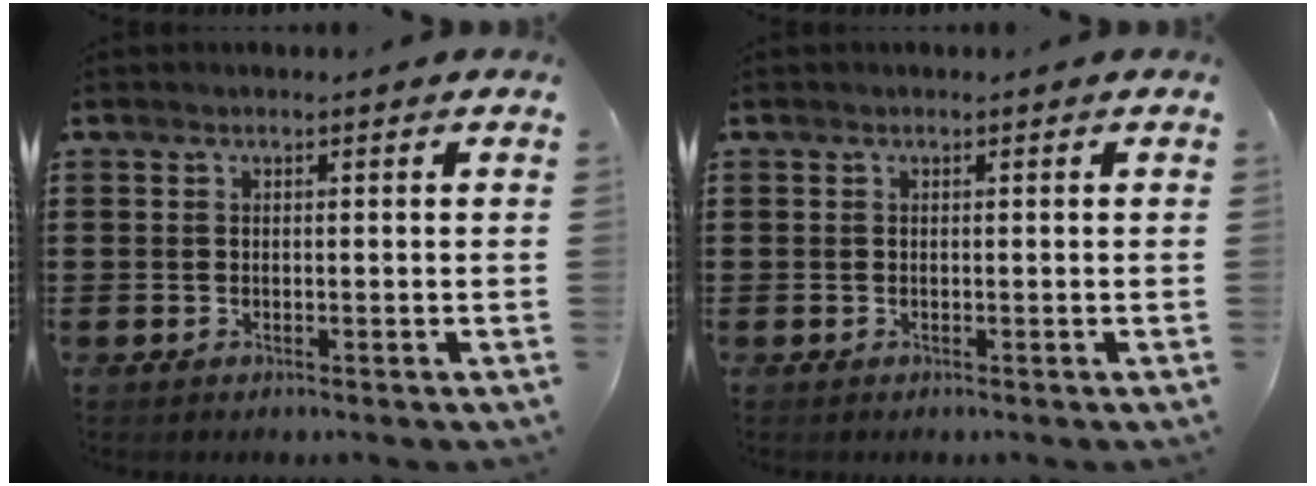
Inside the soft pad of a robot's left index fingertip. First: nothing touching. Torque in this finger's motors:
{"motor_torque": [0.00, 0.00, 0.00, 0.00]}